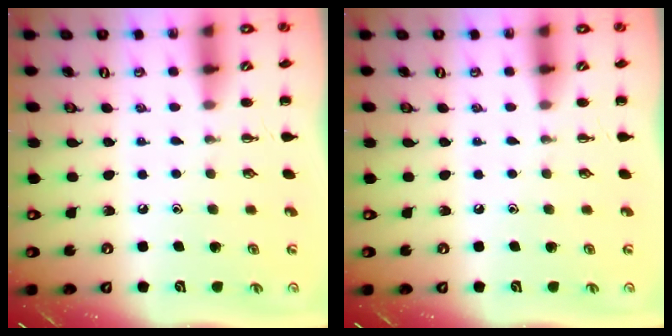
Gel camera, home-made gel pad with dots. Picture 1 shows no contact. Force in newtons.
{"total": 0.0}